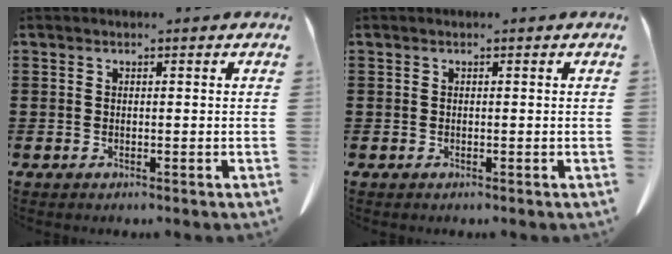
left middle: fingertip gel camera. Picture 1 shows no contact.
{"total": 0.0}